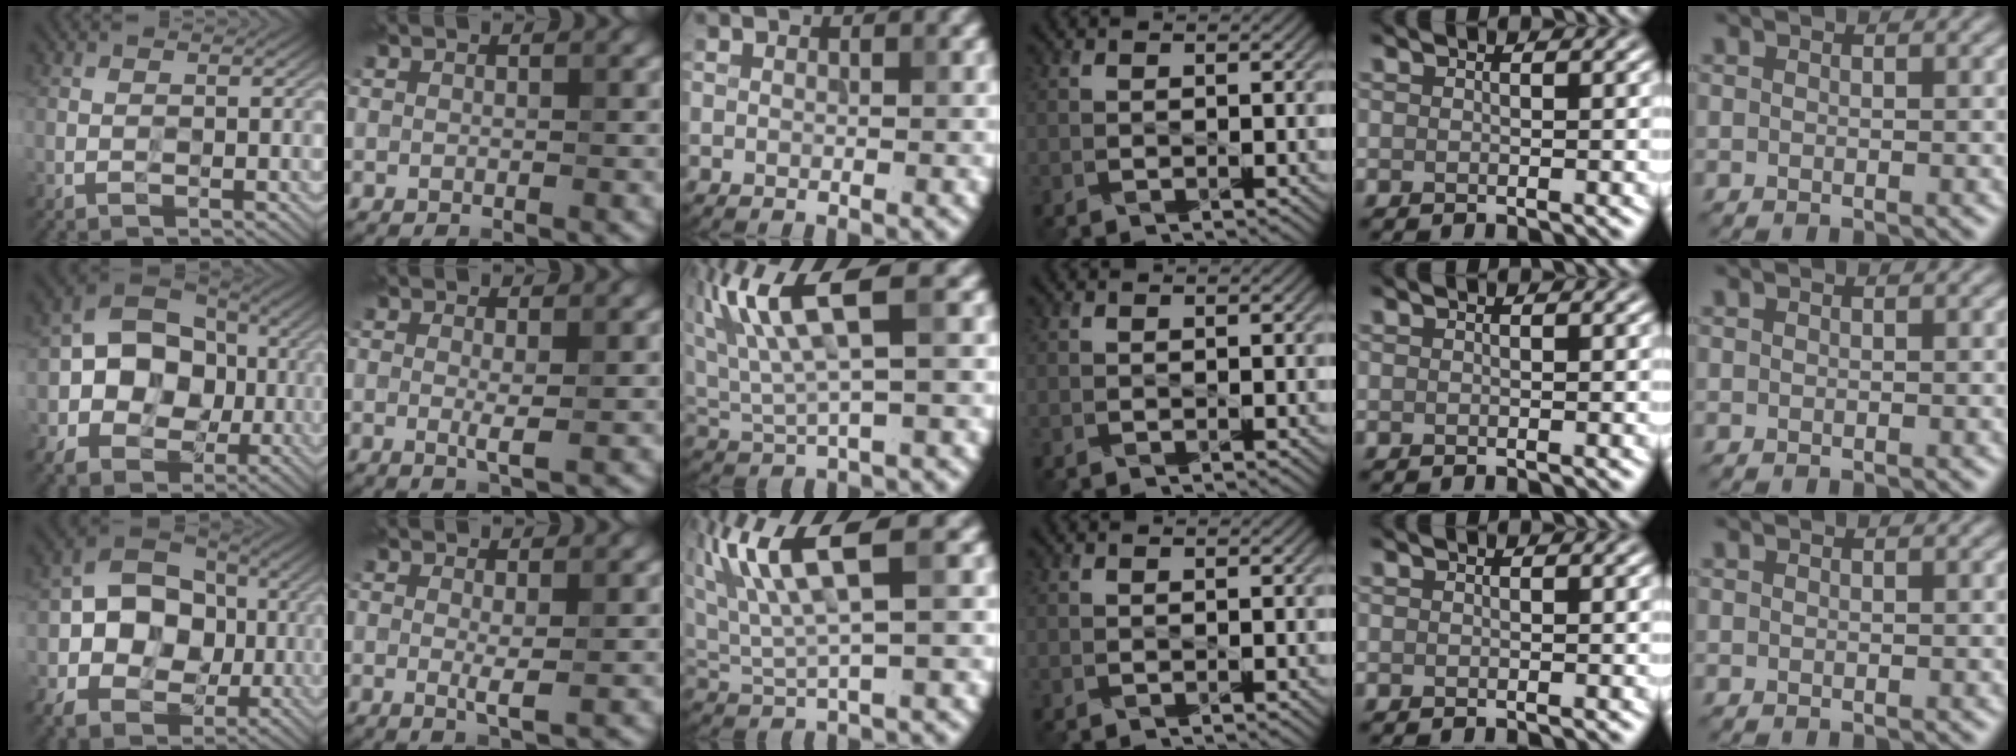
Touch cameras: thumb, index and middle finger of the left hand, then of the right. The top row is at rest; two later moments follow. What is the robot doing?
{"motion": "wipe", "object": "mirror"}